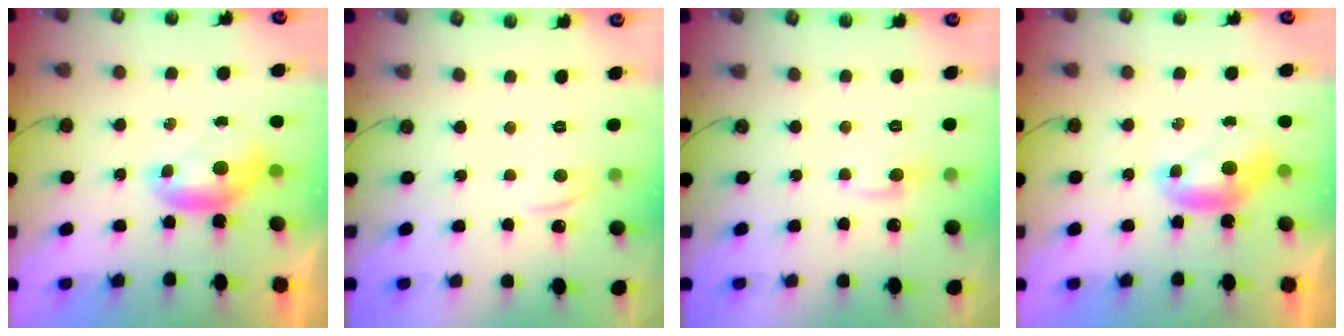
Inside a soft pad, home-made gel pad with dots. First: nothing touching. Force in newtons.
{"total": 1.2, "press": 1.1, "slide": 0.5}
{"total": 1.7, "press": 1.6, "slide": 0.7}
{"total": 0.0}